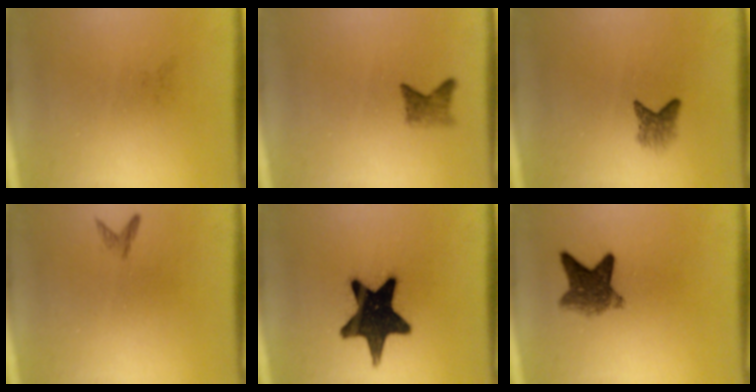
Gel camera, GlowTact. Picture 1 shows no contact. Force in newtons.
{"total": 2.0}
{"total": 2.3}
{"total": 0.8}
{"total": 18.2}
{"total": 6.1}